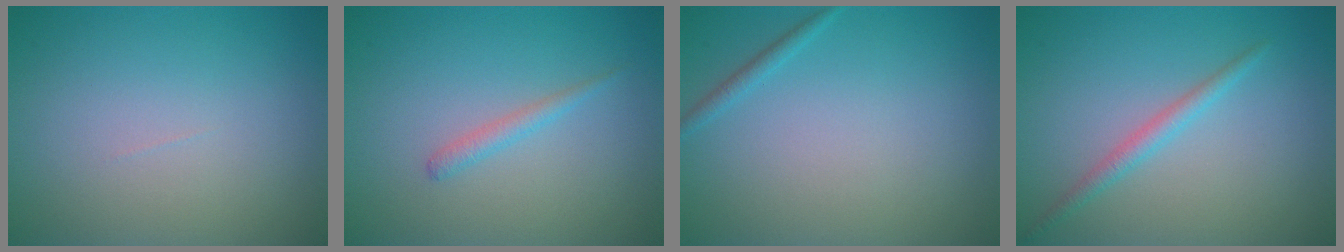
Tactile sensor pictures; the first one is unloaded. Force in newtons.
{"total": 1.2, "press": 1.1, "slide": 0.1}
{"total": 0.9, "press": 0.9, "slide": 0.1}
{"total": 1.6, "press": 1.6, "slide": 0.1}